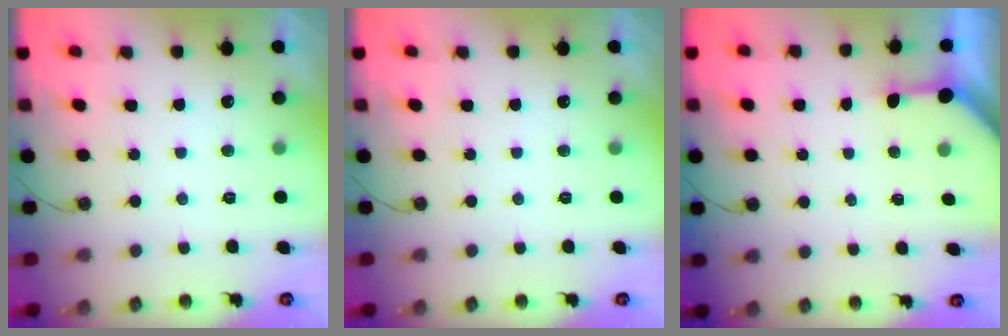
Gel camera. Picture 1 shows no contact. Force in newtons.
{"total": 0.0}
{"total": 3.2, "press": 3.2, "slide": 0.4}